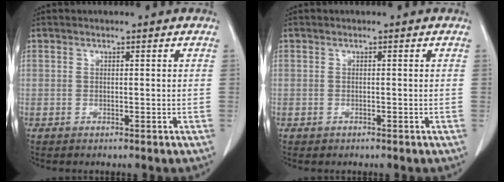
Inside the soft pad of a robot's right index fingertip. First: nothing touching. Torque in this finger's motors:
{"motor_torque": [0.13, -0.10, 0.00, 0.01]}